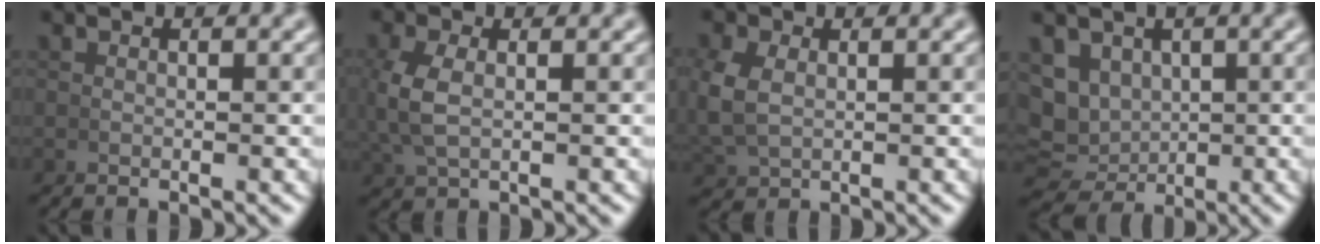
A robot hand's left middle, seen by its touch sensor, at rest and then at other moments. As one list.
[{"total": 3.1, "force": [0.3, 1.7, 2.5], "torque": [-0.071, -0.001, 0.014]}, {"total": 3.3, "force": [0.5, 2.6, 1.9], "torque": [-0.065, -0.011, 0.023]}, {"total": 8.4, "force": [0.0, 7.5, 3.7], "torque": [-0.100, -0.043, 0.019]}]